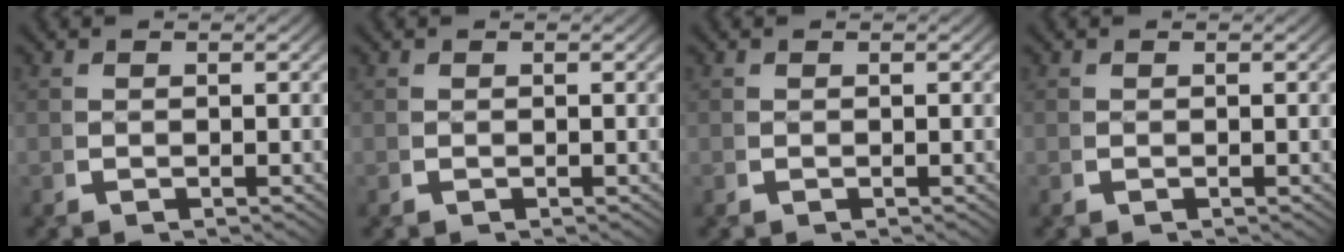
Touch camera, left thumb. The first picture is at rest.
{"total": 0.0}
{"total": 0.0}
{"total": 0.0}